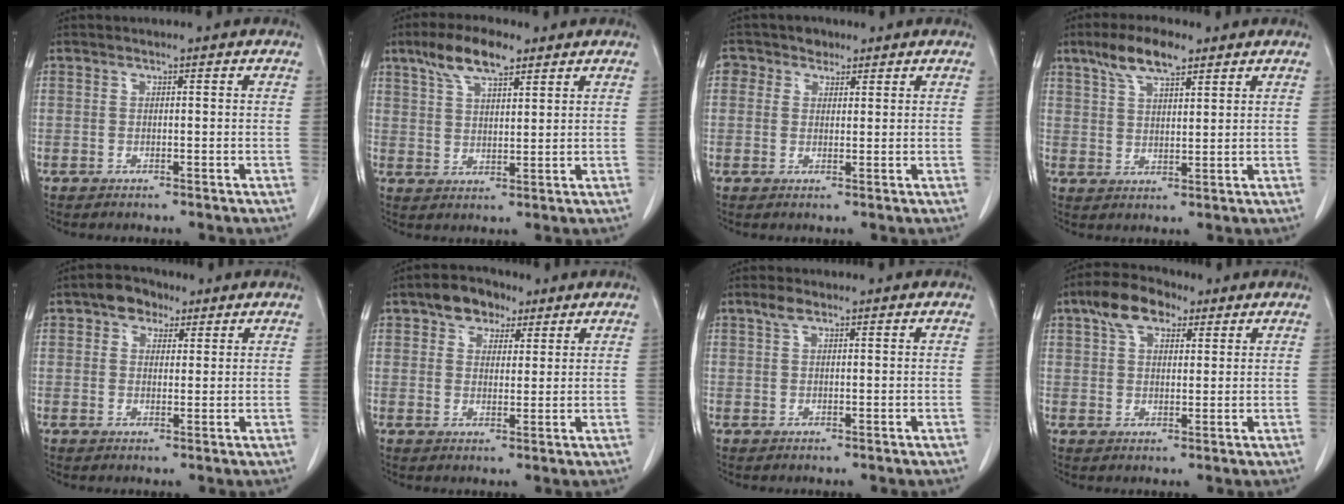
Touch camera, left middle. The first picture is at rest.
{"total": 8.0, "force": [5.4, 2.4, 5.4], "torque": [-0.108, 0.014, 0.101]}
{"total": 3.1, "force": [1.7, 2.6, 0.5], "torque": [-0.009, 0.011, 0.028]}
{"total": 7.4, "force": [5.1, 2.1, 5.0], "torque": [-0.101, 0.013, 0.097]}
{"total": 4.3, "force": [2.5, 2.9, 2.0], "torque": [-0.033, 0.017, 0.042]}
{"total": 5.8, "force": [3.6, 3.8, 2.6], "torque": [-0.040, 0.019, 0.062]}
{"total": 1.9, "force": [1.3, 0.7, 1.2], "torque": [-0.027, 0.009, 0.026]}
{"total": 7.3, "force": [4.2, 3.8, 4.6], "torque": [-0.088, 0.027, 0.077]}